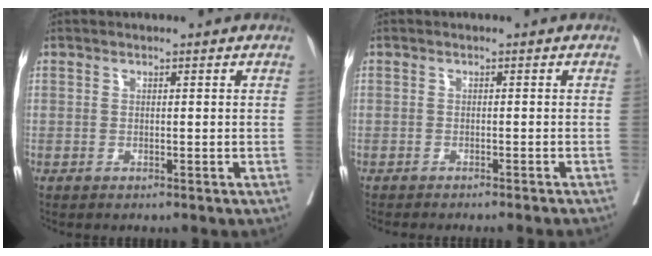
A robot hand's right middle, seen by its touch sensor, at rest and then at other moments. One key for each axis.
{"total": 6.4, "fx": -5.9, "fy": -0.6, "fz": 2.6, "tx": -0.012, "ty": -0.015, "tz": -0.077}